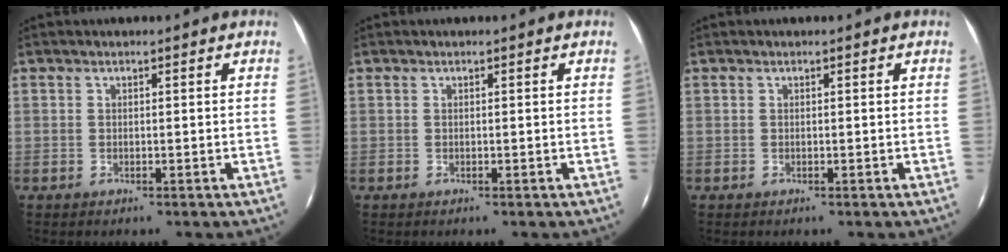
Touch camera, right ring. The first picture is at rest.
{"total": 0.0}
{"total": 0.0}